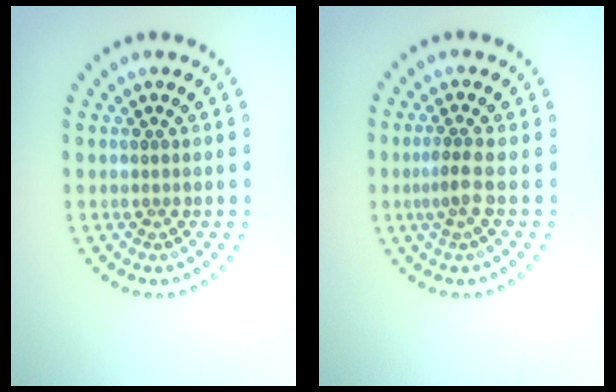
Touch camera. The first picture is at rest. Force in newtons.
{"total": 1.9, "press": 1.2, "slide": 1.5}